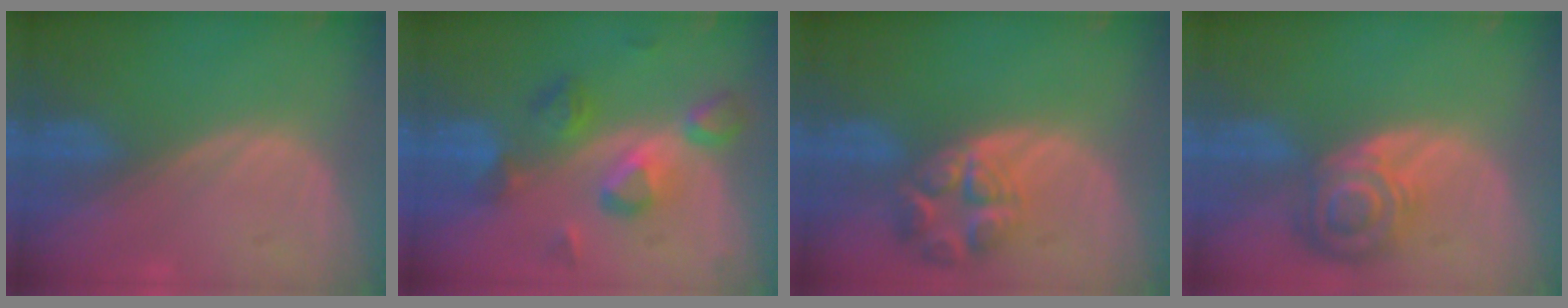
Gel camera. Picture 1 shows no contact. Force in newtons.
{"total": 7.5, "press": 7.4, "slide": 0.8}
{"total": 7.8, "press": 7.0, "slide": 3.5}
{"total": 8.3, "press": 7.3, "slide": 4.0}